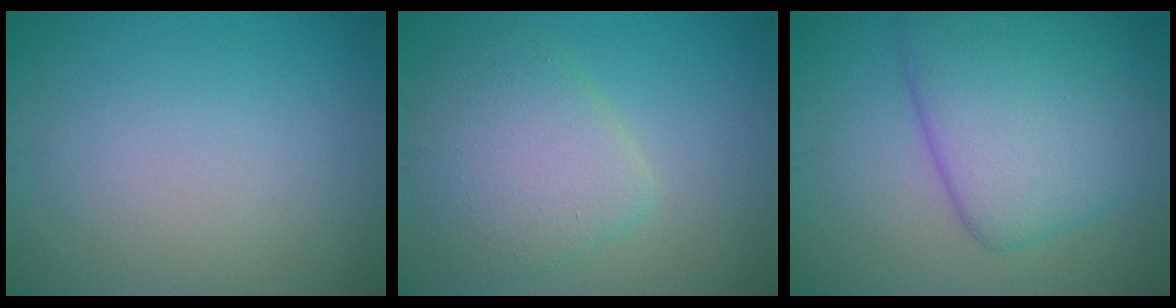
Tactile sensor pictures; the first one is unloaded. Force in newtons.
{"total": 5.6, "press": 5.6, "slide": 0.3}
{"total": 8.8, "press": 8.8, "slide": 0.5}